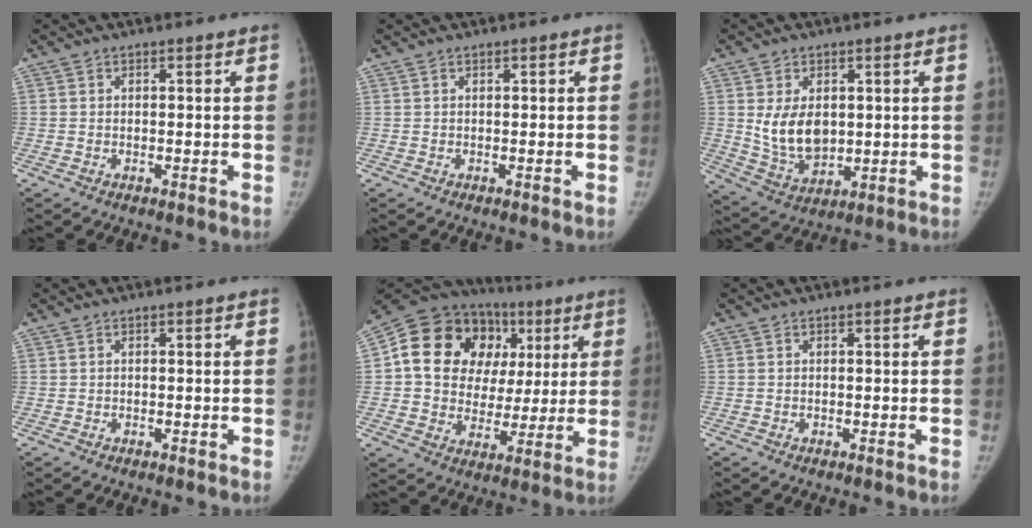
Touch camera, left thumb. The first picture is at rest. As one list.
[{"total": 0.0}, {"total": 9.7, "force": [1.6, 6.6, 7.0], "torque": [-0.099, -0.019, 0.047]}, {"total": 0.0}, {"total": 22.2, "force": [6.0, 17.4, 12.4], "torque": [-0.161, 0.039, 0.103]}, {"total": 0.0}]